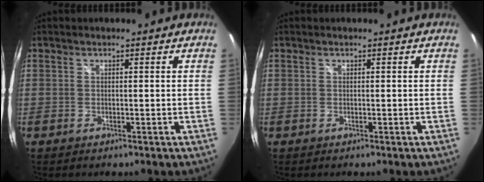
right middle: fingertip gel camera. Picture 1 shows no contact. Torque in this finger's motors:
{"motor_torque": [0.00, 0.00, 0.00, 0.00]}